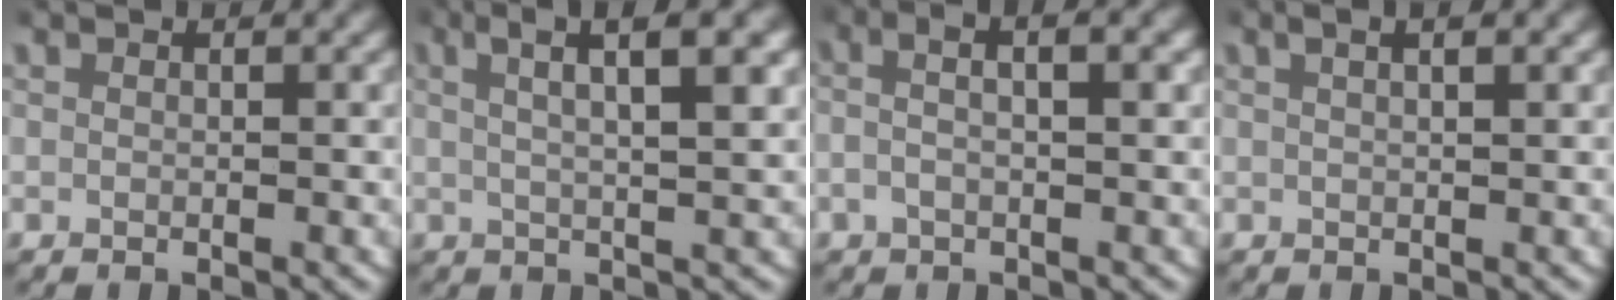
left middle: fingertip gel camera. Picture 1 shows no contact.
{"total": 6.0, "force": [3.5, 0.9, 4.8], "torque": [-0.072, 0.021, 0.048]}
{"total": 3.1, "force": [0.4, 1.1, 2.9], "torque": [-0.052, 0.014, 0.003]}
{"total": 2.7, "force": [1.5, 0.8, 2.1], "torque": [-0.019, 0.020, 0.016]}